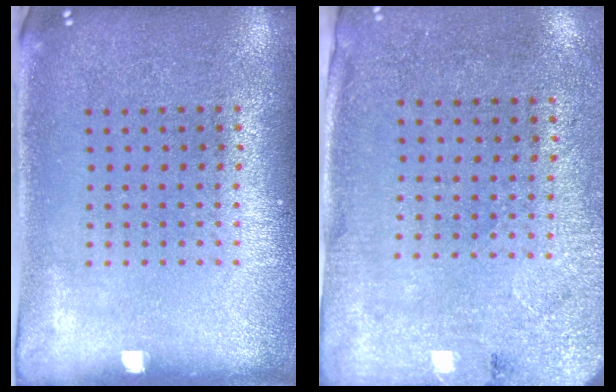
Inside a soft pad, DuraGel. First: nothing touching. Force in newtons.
{"total": 2.7, "press": 2.2, "slide": 1.6}